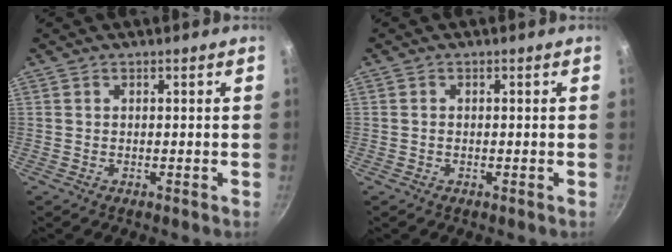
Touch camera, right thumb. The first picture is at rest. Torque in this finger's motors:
{"motor_torque": [-0.03, -0.08, -0.05, -0.09, 0.03]}